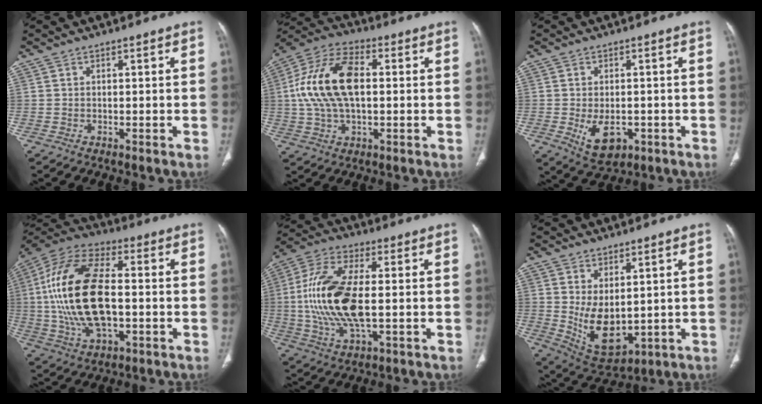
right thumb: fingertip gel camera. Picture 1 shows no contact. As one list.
[{"total": 16.6, "force": [1.5, 9.0, 13.8], "torque": [-0.274, 0.025, 0.023]}, {"total": 6.9, "force": [-1.9, 4.2, 5.2], "torque": [-0.076, -0.003, -0.015]}, {"total": 22.8, "force": [-0.6, 11.6, 19.6], "torque": [-0.403, 0.013, -0.010]}, {"total": 17.8, "force": [-0.4, 7.6, 16.1], "torque": [-0.345, 0.007, -0.007]}, {"total": 10.2, "force": [0.7, 5.7, 8.4], "torque": [-0.129, -0.020, 0.044]}]